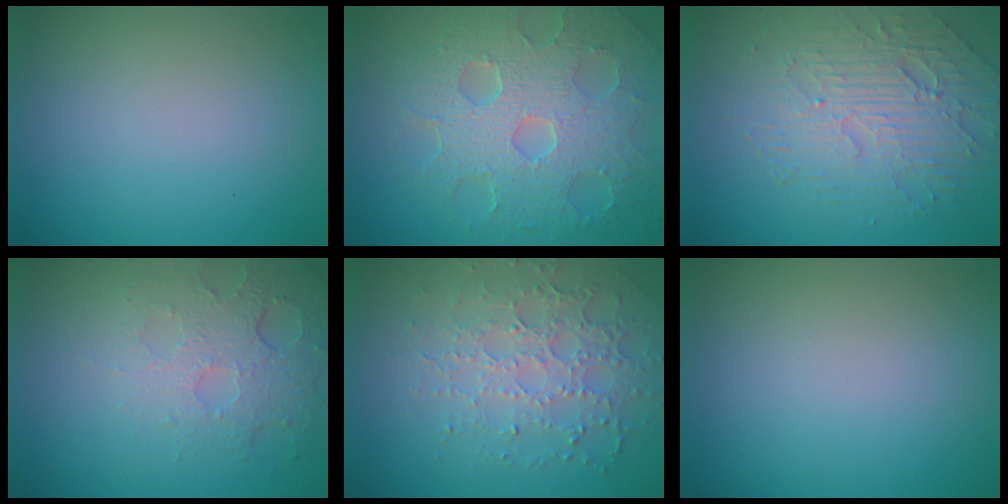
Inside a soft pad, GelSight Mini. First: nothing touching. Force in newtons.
{"total": 8.5, "press": 6.0, "slide": 6.0}
{"total": 4.6, "press": 3.9, "slide": 2.3}
{"total": 4.9, "press": 3.2, "slide": 3.6}
{"total": 4.2, "press": 3.8, "slide": 1.6}
{"total": 0.0}